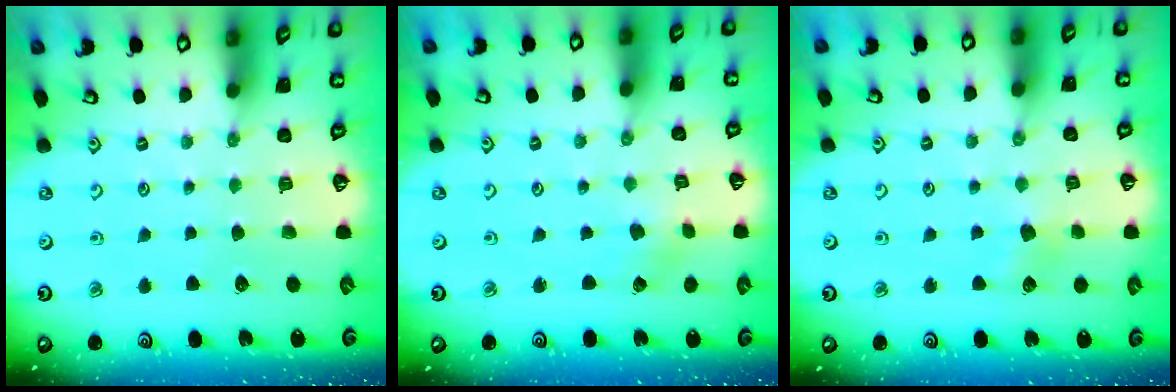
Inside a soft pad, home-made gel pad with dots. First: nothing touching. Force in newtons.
{"total": 1.1, "press": 1.1, "slide": 0.1}
{"total": 5.8, "press": 5.8, "slide": 0.6}